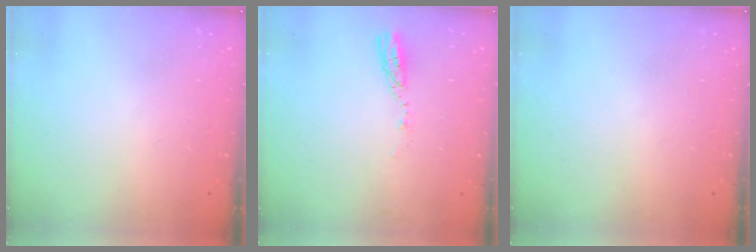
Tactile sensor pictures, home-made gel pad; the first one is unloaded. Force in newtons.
{"total": 3.6, "press": 3.6, "slide": 0.3}
{"total": 0.0}